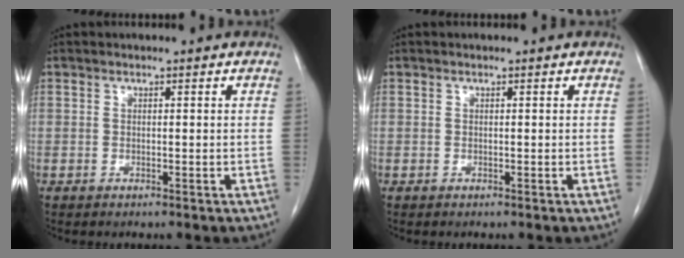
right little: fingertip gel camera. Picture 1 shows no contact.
{"total": 0.0}